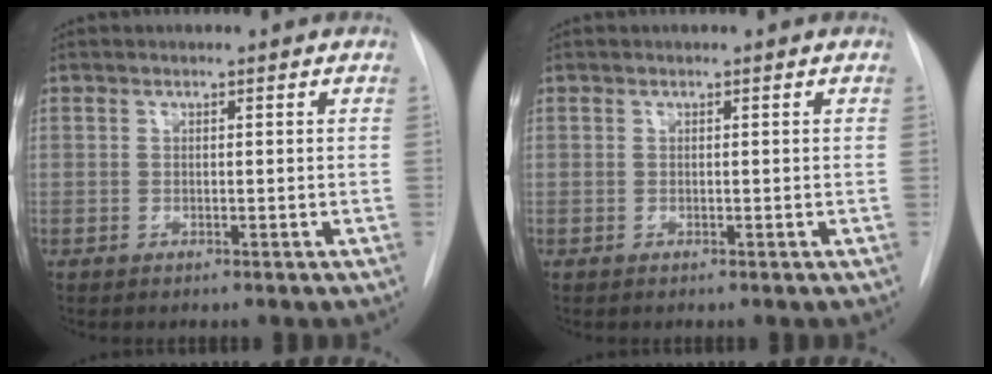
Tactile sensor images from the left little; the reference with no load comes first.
{"total": 0.0}